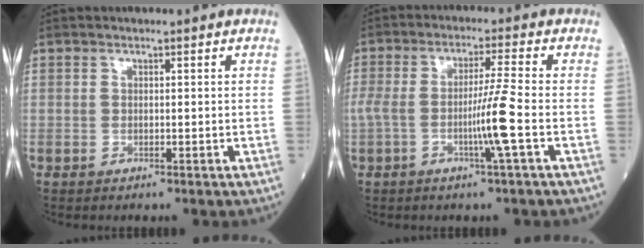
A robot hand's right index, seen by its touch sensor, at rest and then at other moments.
{"total": 6.7, "force": [-2.0, -1.2, 6.3], "torque": [-0.129, 0.000, -0.034]}